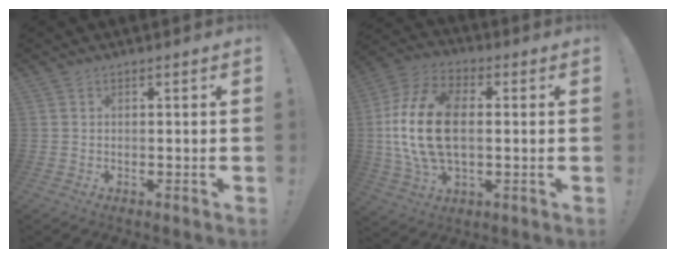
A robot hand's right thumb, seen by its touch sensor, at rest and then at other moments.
{"total": 19.3, "force": [0.7, 11.7, 15.3], "torque": [-0.299, 0.003, 0.014]}